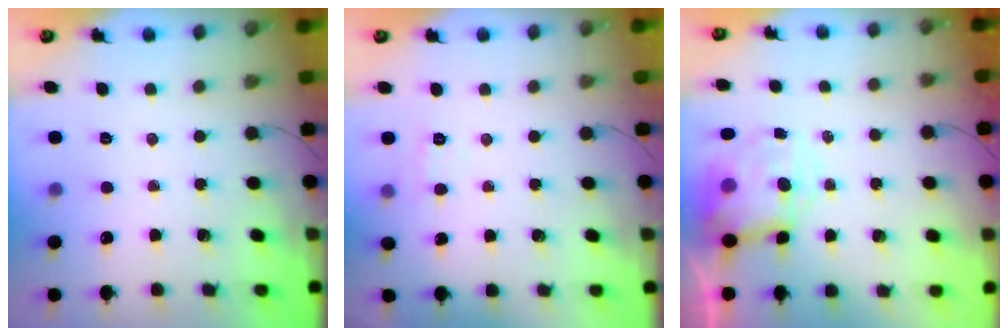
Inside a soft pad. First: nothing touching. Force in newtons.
{"total": 6.5, "press": 6.4, "slide": 1.4}
{"total": 8.3, "press": 8.0, "slide": 1.9}